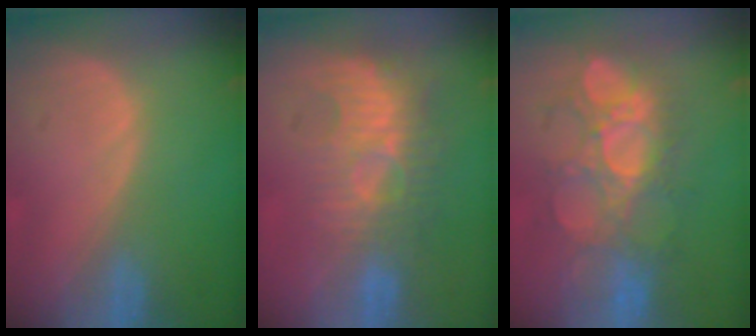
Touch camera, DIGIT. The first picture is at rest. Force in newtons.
{"total": 9.8, "press": 8.5, "slide": 4.7}
{"total": 9.2, "press": 9.2, "slide": 0.5}